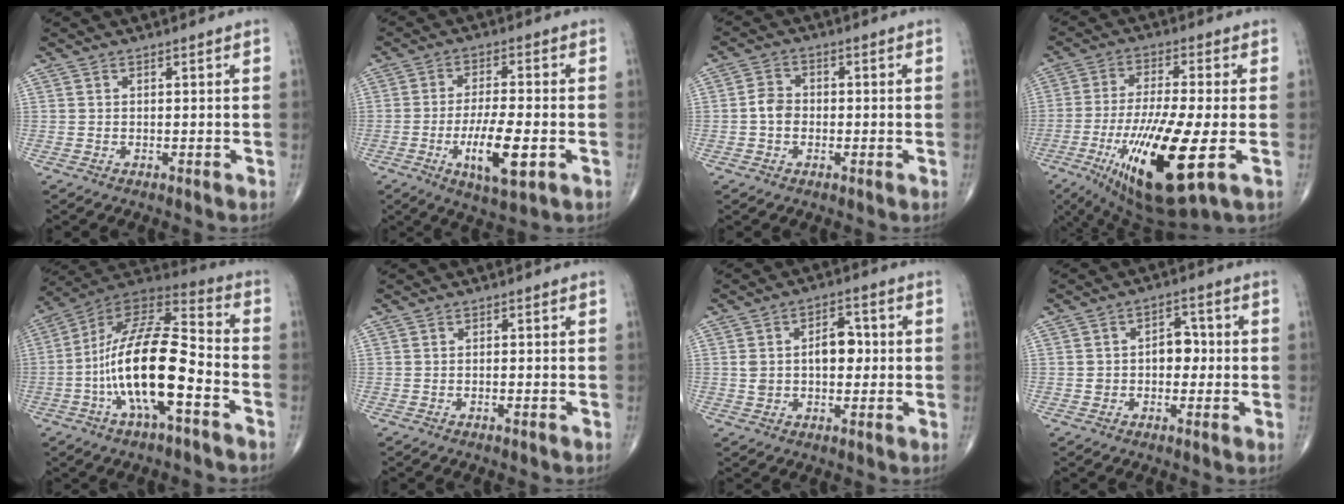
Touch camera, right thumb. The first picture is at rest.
{"total": 10.7, "force": [-3.3, 3.1, 9.7], "torque": [-0.174, -0.002, -0.054]}
{"total": 3.9, "force": [-0.7, 3.1, 2.2], "torque": [-0.031, 0.015, -0.020]}
{"total": 20.0, "force": [-5.8, 4.7, 18.5], "torque": [-0.374, -0.025, -0.088]}
{"total": 19.7, "force": [-6.0, 6.9, 17.5], "torque": [-0.322, 0.059, -0.106]}
{"total": 0.6, "force": [-0.4, 0.0, 0.5], "torque": [-0.010, 0.004, -0.004]}
{"total": 7.8, "force": [0.6, 4.8, 6.0], "torque": [-0.080, 0.020, 0.008]}
{"total": 5.3, "force": [0.0, 3.9, 3.6], "torque": [-0.027, 0.019, -0.006]}